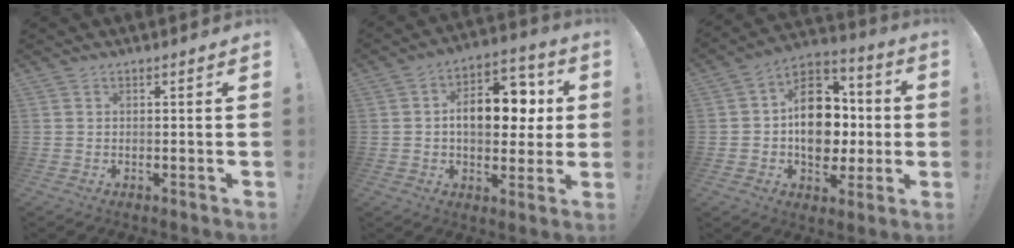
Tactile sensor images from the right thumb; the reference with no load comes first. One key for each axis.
{"total": 14.6, "fx": 1.2, "fy": 9.1, "fz": 11.3, "tx": -0.160, "ty": 0.013, "tz": 0.025}
{"total": 17.4, "fx": -0.4, "fy": 13.1, "fz": 11.4, "tx": -0.164, "ty": 0.016, "tz": 0.002}